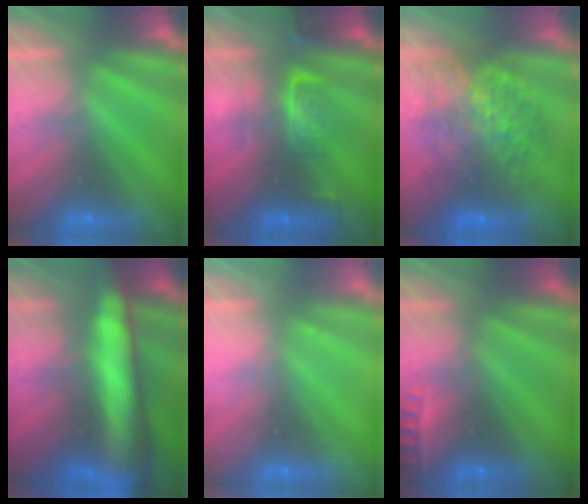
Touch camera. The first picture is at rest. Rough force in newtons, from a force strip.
{"total": 2.7}
{"total": 6.9}
{"total": 6.3}
{"total": 2.2}
{"total": 2.3}